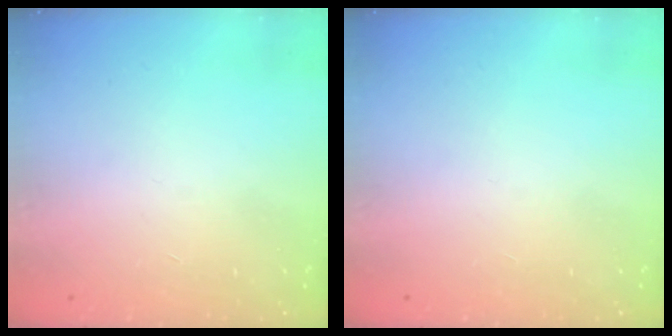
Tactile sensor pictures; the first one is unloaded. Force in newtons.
{"total": 0.0}